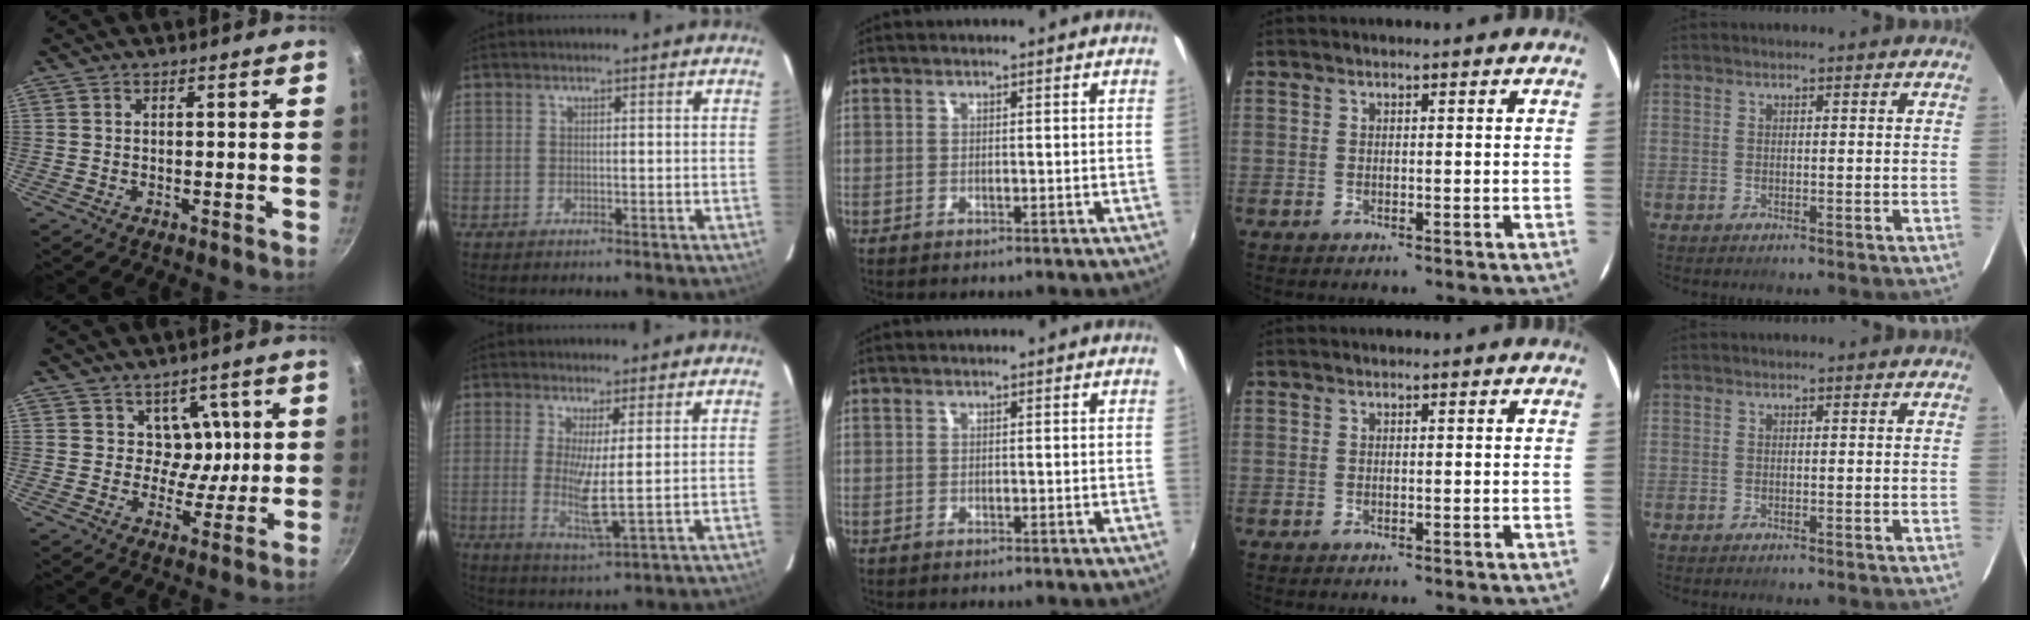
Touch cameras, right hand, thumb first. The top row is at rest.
{"thumb": {"total": 7.7, "force": [2.8, 6.6, 2.7], "torque": [0.004, -0.035, 0.041]}, "index": {"total": 8.9, "force": [2.5, 0.0, 8.5], "torque": [-0.151, -0.030, 0.042]}}